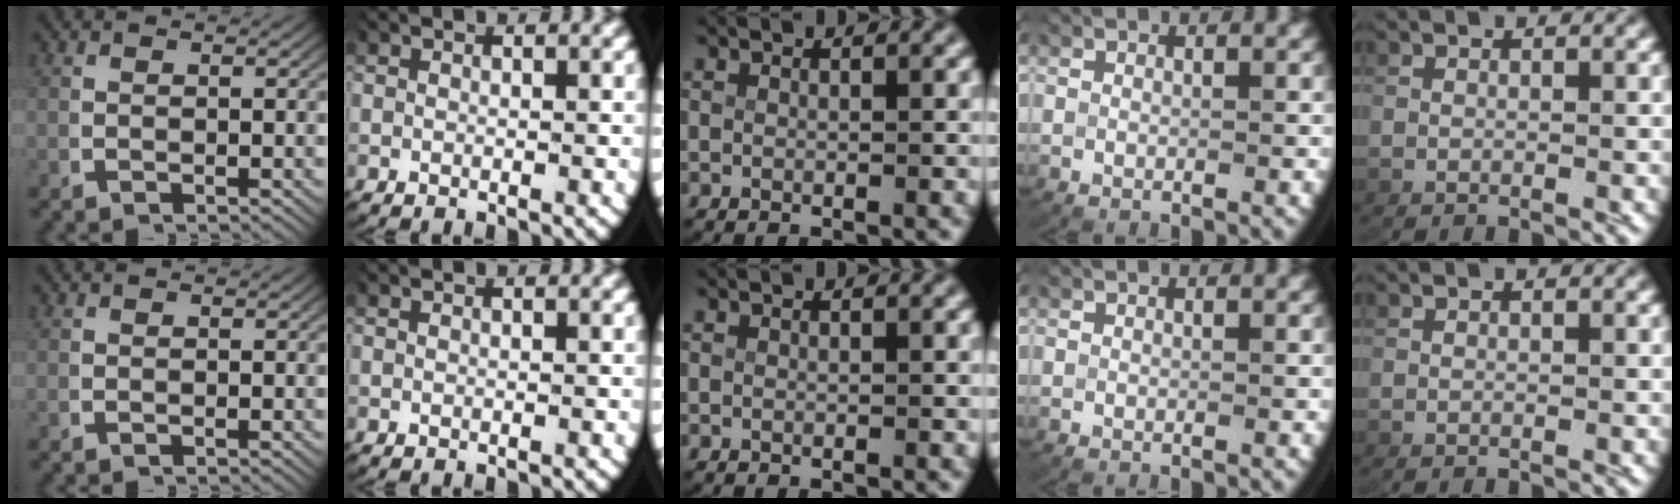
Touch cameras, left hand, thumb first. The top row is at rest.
{}